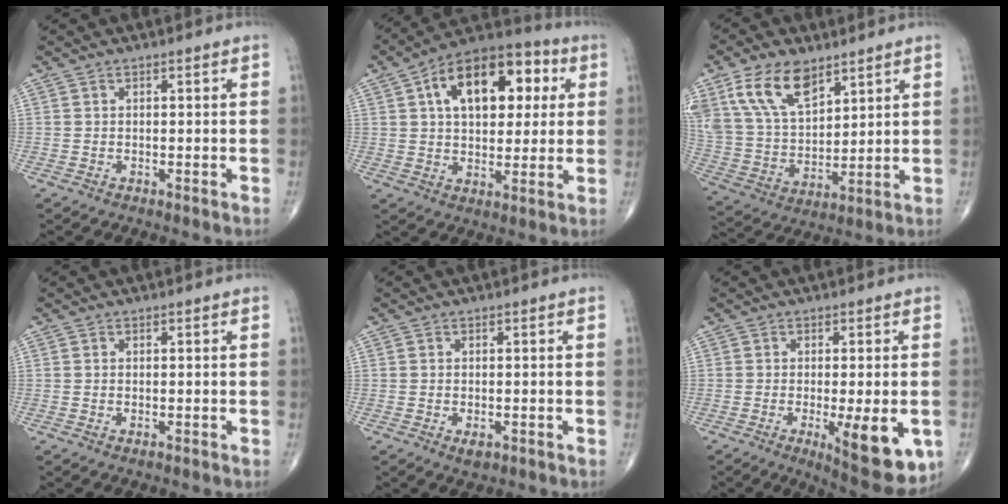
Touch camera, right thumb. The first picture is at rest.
{"total": 19.0, "force": [5.4, 10.9, 14.6], "torque": [-0.186, 0.018, 0.075]}
{"total": 15.4, "force": [8.9, 8.3, 9.4], "torque": [-0.160, -0.029, 0.181]}
{"total": 0.6, "force": [-0.2, 0.2, 0.4], "torque": [-0.007, -0.002, -0.004]}
{"total": 2.0, "force": [-0.8, 1.1, 1.5], "torque": [-0.019, -0.001, -0.010]}
{"total": 11.8, "force": [-3.4, 3.5, 10.8], "torque": [-0.136, -0.019, -0.039]}